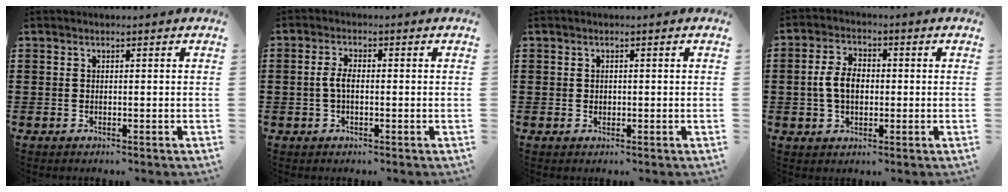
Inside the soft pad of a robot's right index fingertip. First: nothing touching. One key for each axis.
{"total": 2.9, "fx": -0.4, "fy": 1.3, "fz": 2.6, "tx": -0.065, "ty": -0.002, "tz": -0.012}
{"total": 0.6, "fx": 0.2, "fy": 0.6, "fz": 0.2, "tx": -0.004, "ty": 0.004, "tz": 0.004}
{"total": 5.7, "fx": -0.2, "fy": 3.6, "fz": 4.3, "tx": -0.108, "ty": 0.006, "tz": -0.012}